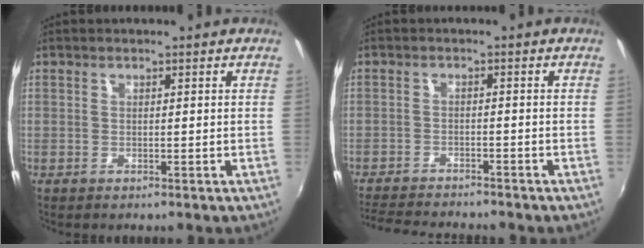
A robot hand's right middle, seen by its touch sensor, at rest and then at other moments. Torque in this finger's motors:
{"motor_torque": [0.99, -1.15, 0.12, 0.05]}